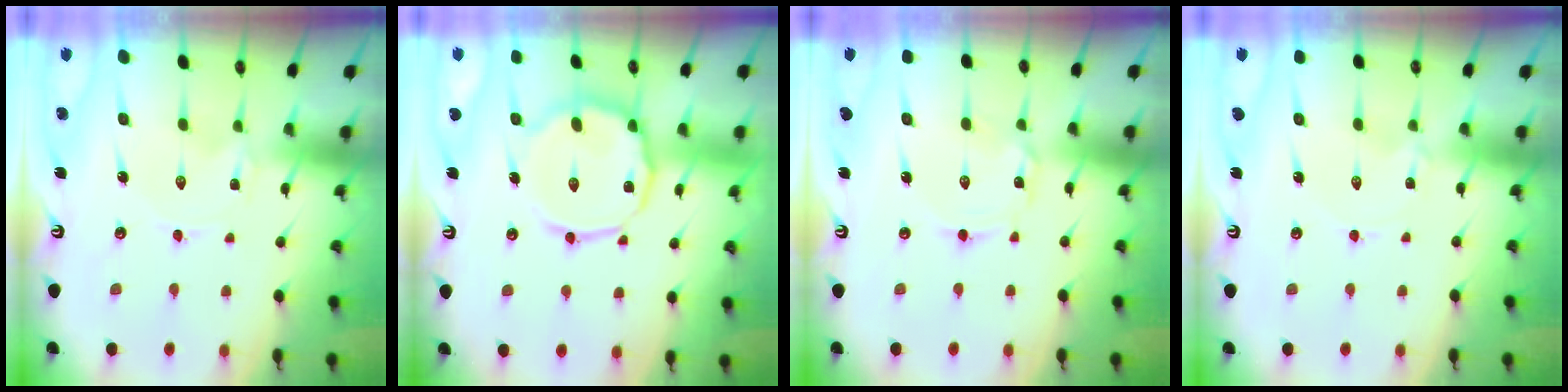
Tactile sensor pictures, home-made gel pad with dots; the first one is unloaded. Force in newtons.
{"total": 13.3, "press": 13.3, "slide": 1.2}
{"total": 1.7, "press": 1.7, "slide": 0.1}
{"total": 0.6, "press": 0.5, "slide": 0.2}